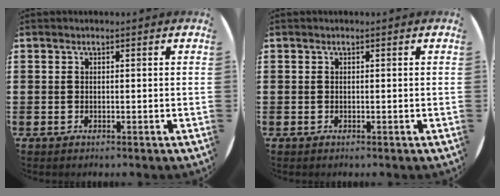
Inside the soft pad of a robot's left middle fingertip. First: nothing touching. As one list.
[{"total": 0.0}]